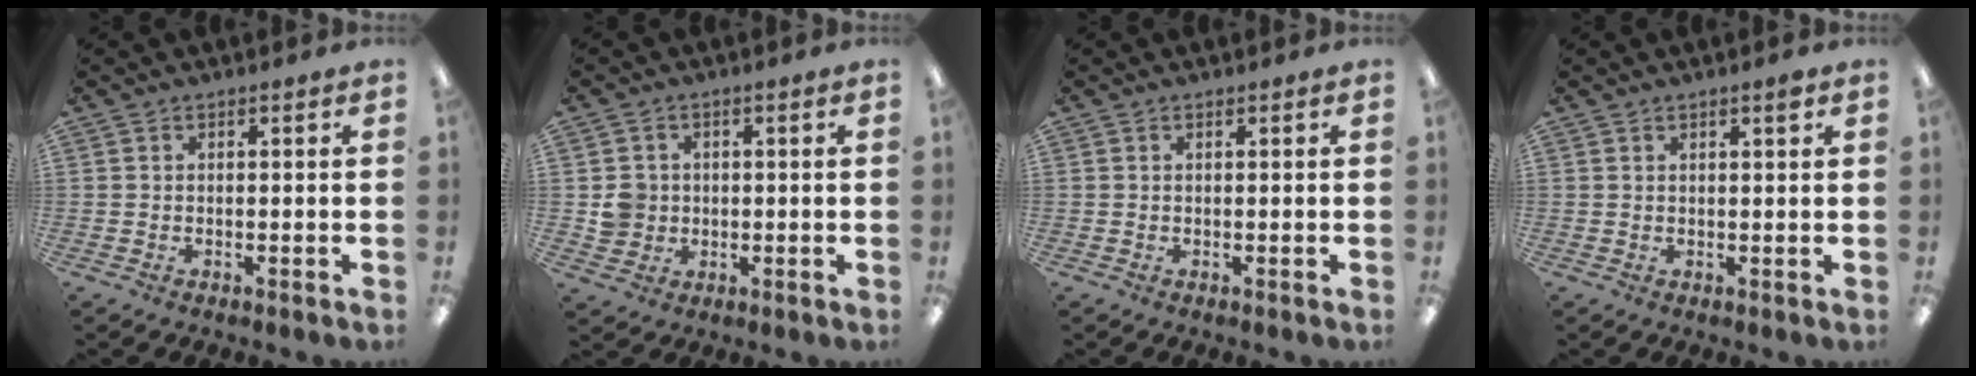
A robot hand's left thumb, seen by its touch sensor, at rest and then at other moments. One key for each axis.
{"total": 4.6, "fx": 0.1, "fy": 4.6, "fz": 0.9, "tx": -0.010, "ty": 0.005, "tz": 0.002}
{"total": 0.0}
{"total": 1.8, "fx": 1.3, "fy": 0.2, "fz": 1.3, "tx": -0.019, "ty": -0.003, "tz": 0.020}